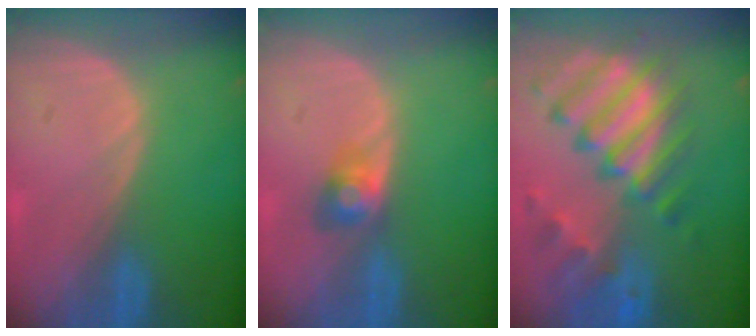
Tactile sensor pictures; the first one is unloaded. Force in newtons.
{"total": 2.9, "press": 2.9, "slide": 0.0}
{"total": 11.4, "press": 9.9, "slide": 5.8}